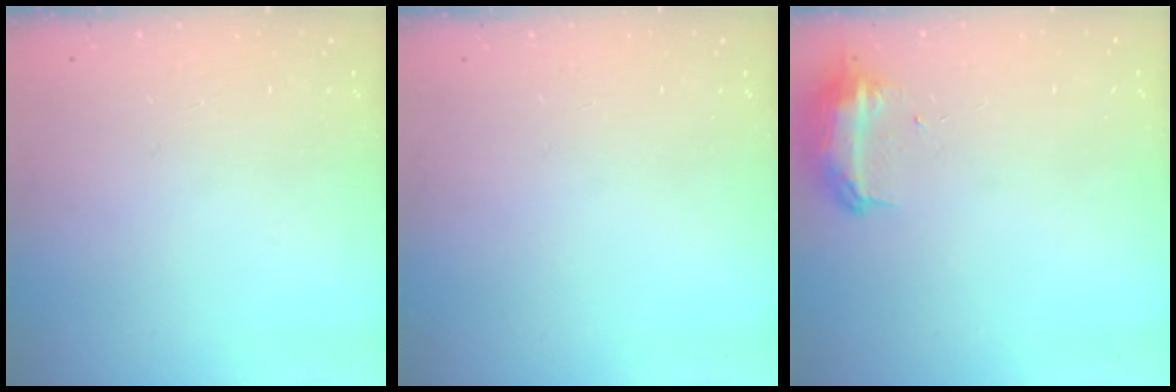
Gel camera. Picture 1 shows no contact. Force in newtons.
{"total": 0.0}
{"total": 10.1, "press": 10.1, "slide": 0.7}